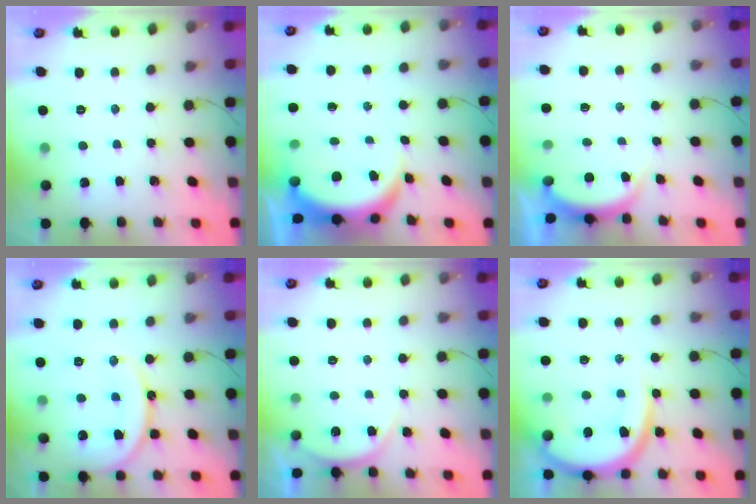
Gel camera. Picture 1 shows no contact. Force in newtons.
{"total": 5.8, "press": 5.8, "slide": 0.8}
{"total": 2.5, "press": 2.4, "slide": 0.6}
{"total": 14.8, "press": 14.6, "slide": 1.9}
{"total": 4.0, "press": 4.0, "slide": 0.6}
{"total": 13.9, "press": 13.8, "slide": 1.5}